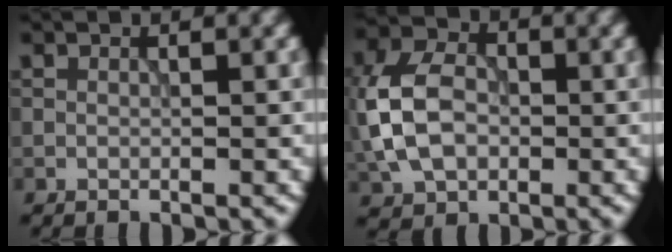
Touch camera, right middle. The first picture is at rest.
{"total": 7.3, "force": [-0.8, 5.3, 5.0], "torque": [-0.115, 0.009, -0.027]}